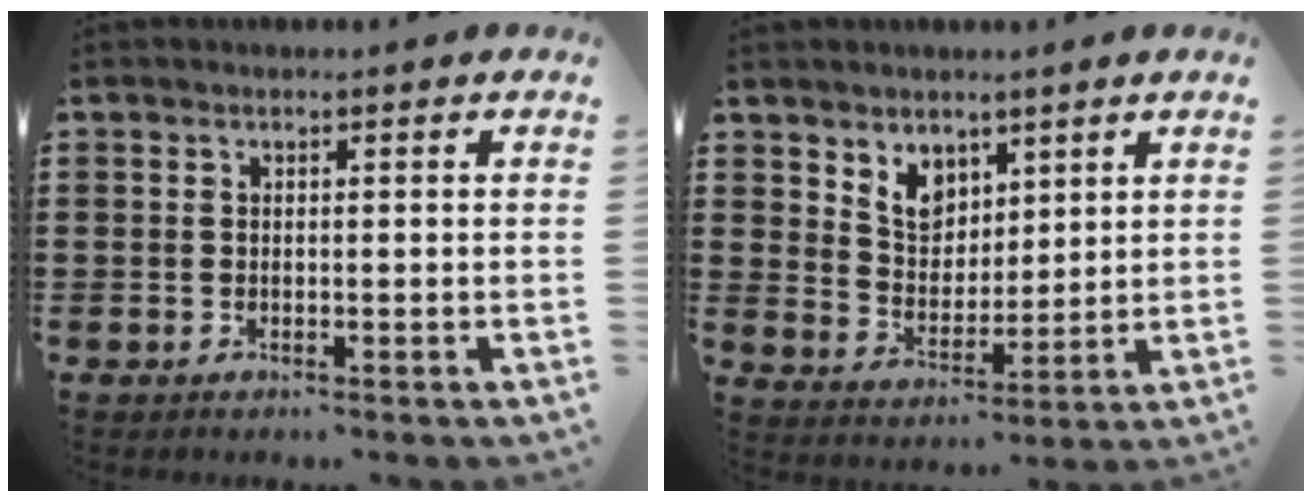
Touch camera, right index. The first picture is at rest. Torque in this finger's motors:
{"motor_torque": [0.10, 0.26, 0.11, 0.01]}